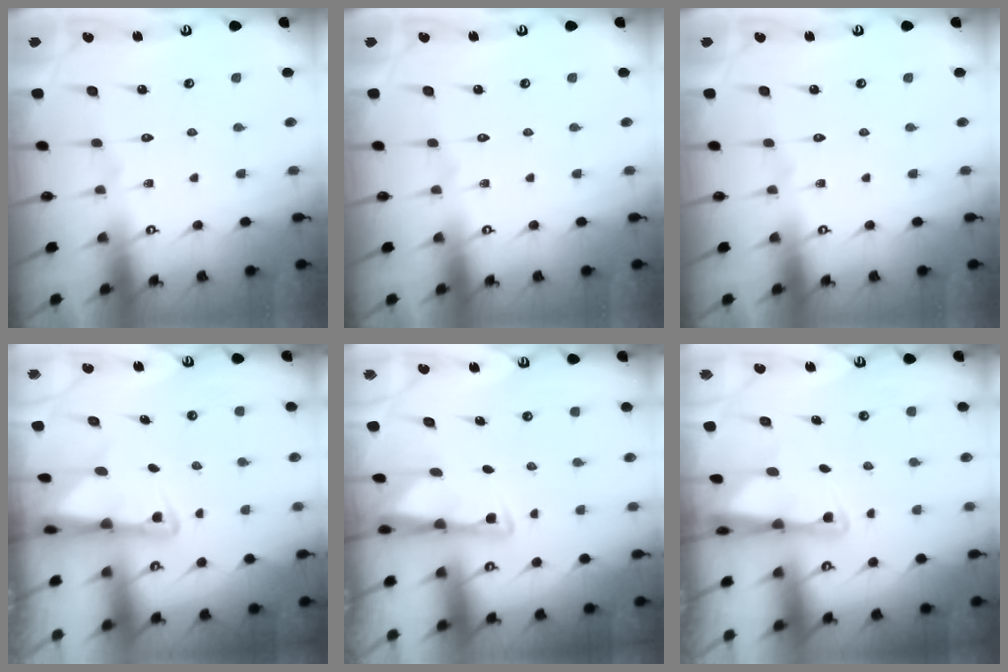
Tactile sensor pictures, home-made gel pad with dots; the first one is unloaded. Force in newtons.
{"total": 0.0}
{"total": 0.0}
{"total": 2.9, "press": 2.9, "slide": 0.6}
{"total": 3.3, "press": 3.3, "slide": 0.5}
{"total": 2.4, "press": 2.3, "slide": 0.5}